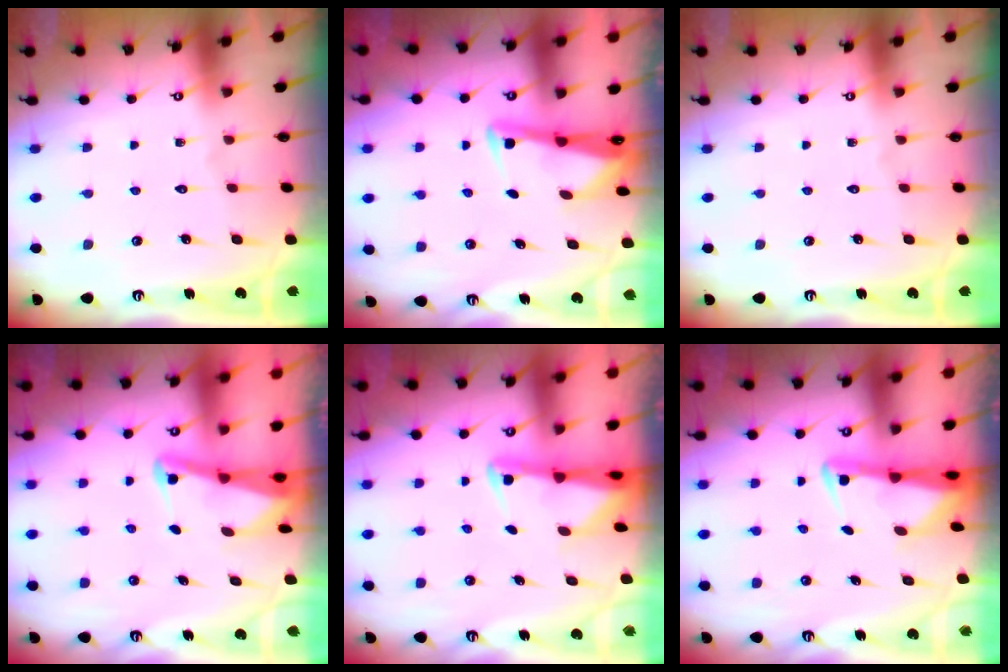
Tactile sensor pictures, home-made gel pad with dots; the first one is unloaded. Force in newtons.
{"total": 3.0, "press": 3.0, "slide": 0.6}
{"total": 0.0}
{"total": 2.5, "press": 2.4, "slide": 0.6}
{"total": 2.4, "press": 2.3, "slide": 0.5}
{"total": 3.0, "press": 2.9, "slide": 0.6}